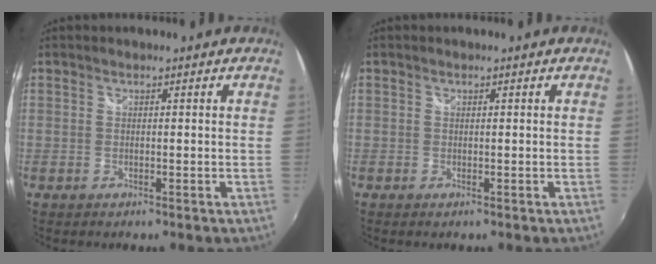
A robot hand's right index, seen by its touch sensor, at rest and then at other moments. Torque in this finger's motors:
{"motor_torque": [-0.14, -0.08, -0.07, -0.03]}